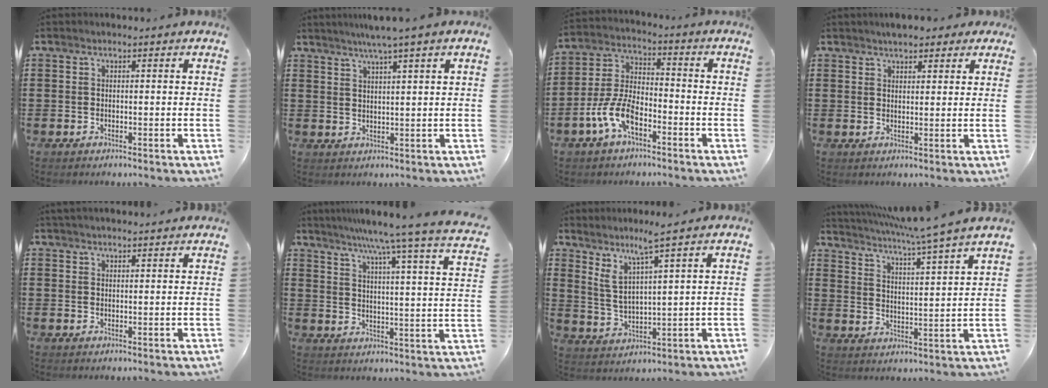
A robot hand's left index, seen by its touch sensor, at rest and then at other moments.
{"total": 3.5, "force": [2.5, -0.8, 2.3], "torque": [-0.048, -0.007, 0.041]}
{"total": 8.2, "force": [-4.8, 3.5, 5.6], "torque": [-0.139, -0.003, -0.096]}
{"total": 3.0, "force": [2.6, 1.1, 1.1], "torque": [-0.021, 0.000, 0.045]}
{"total": 1.8, "force": [1.7, 0.0, 0.2], "torque": [-0.008, 0.001, 0.034]}
{"total": 6.9, "force": [5.9, -1.9, 3.0], "torque": [-0.075, -0.056, 0.089]}
{"total": 4.7, "force": [3.4, -0.2, 3.3], "torque": [-0.076, -0.021, 0.054]}
{"total": 5.7, "force": [4.7, -1.6, 2.7], "torque": [-0.073, -0.043, 0.071]}